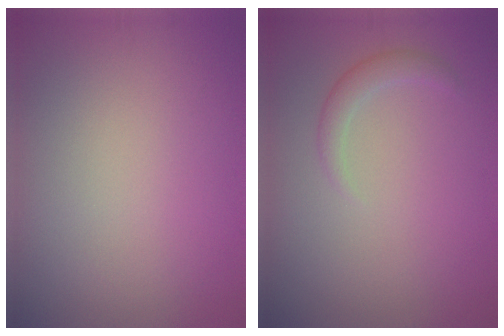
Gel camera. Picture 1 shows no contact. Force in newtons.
{"total": 1.5, "press": 1.5, "slide": 0.1}